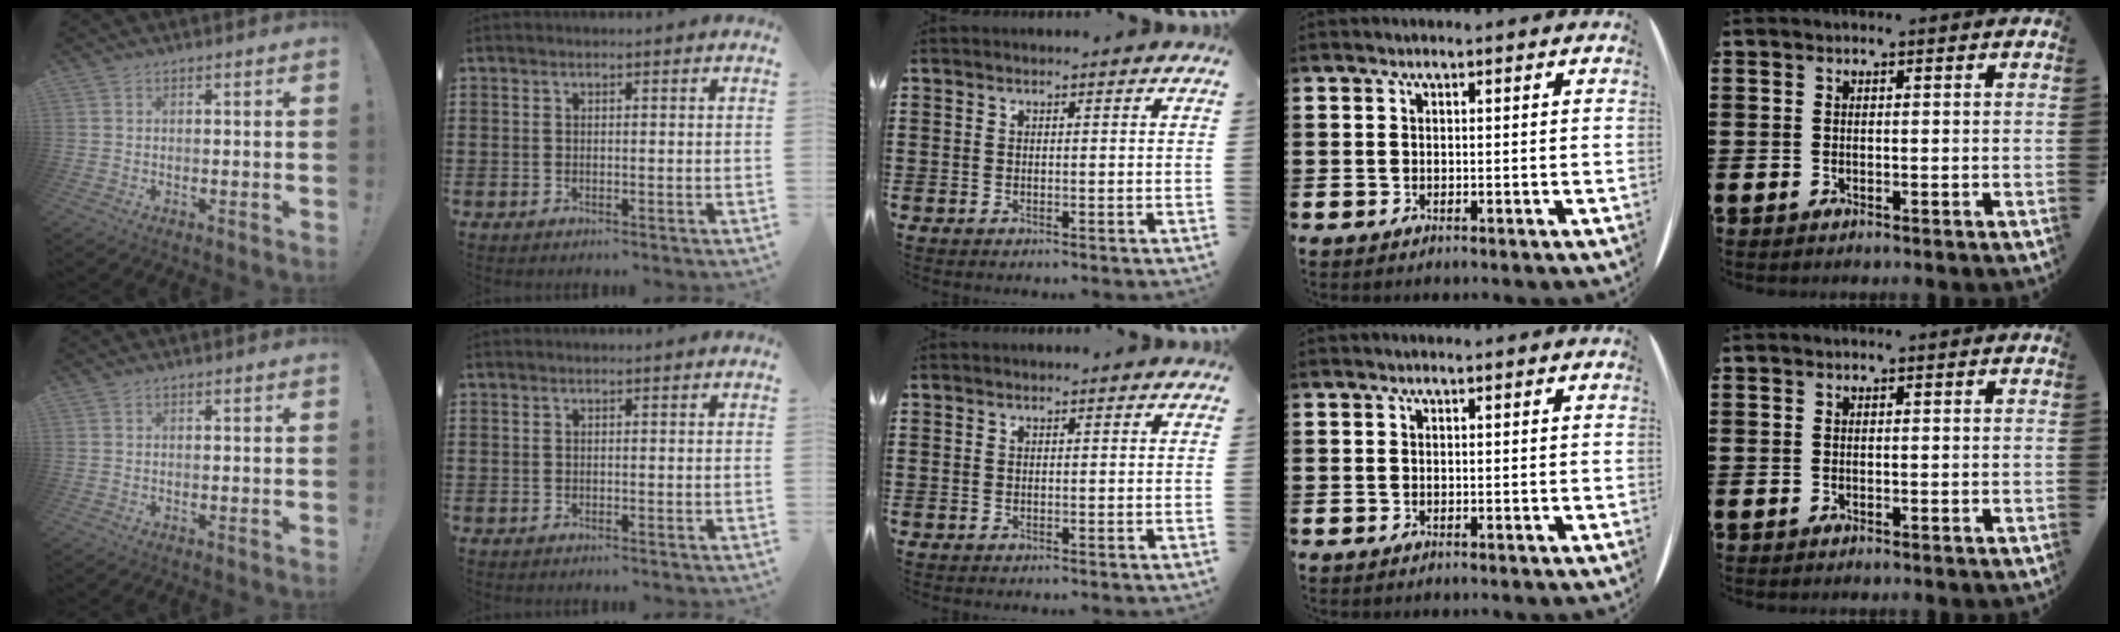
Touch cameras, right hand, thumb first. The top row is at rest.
{}